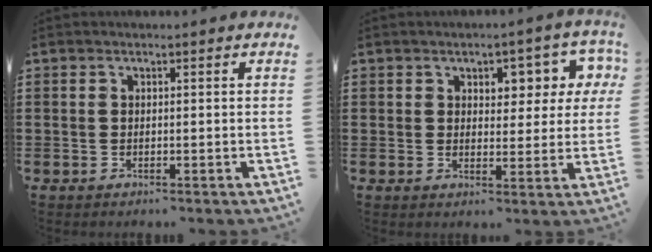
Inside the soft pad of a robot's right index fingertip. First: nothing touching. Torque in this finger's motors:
{"motor_torque": [0.98, 0.31, 0.55, 0.04]}